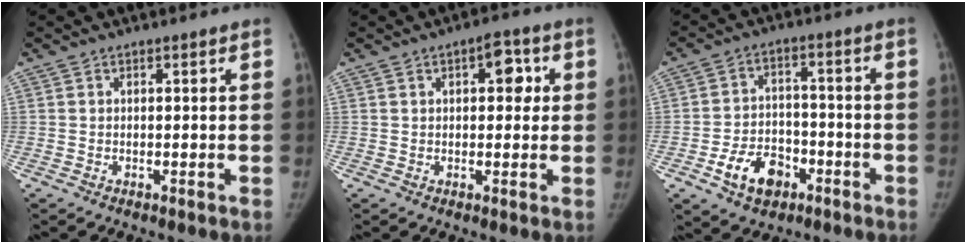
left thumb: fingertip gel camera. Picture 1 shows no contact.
{"total": 5.1, "force": [1.4, 2.8, 4.1], "torque": [-0.030, 0.004, 0.012]}
{"total": 9.6, "force": [-4.6, 6.7, 5.1], "torque": [-0.060, 0.028, -0.074]}